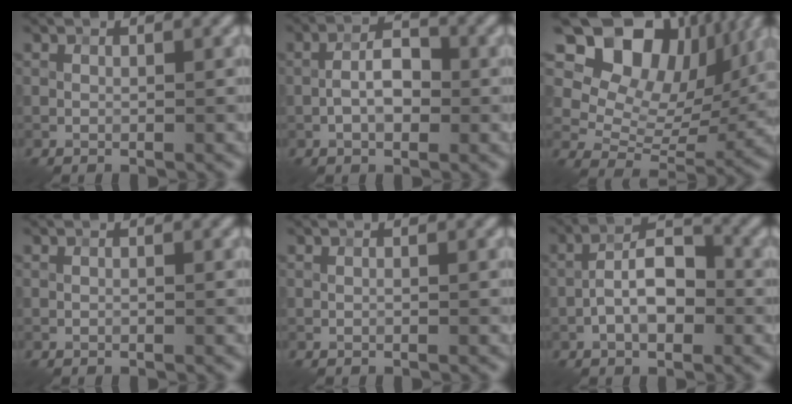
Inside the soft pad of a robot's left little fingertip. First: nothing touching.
{"total": 3.6, "force": [-0.8, 1.8, 3.0], "torque": [-0.051, 0.007, -0.019]}
{"total": 12.5, "force": [6.2, 8.3, 7.0], "torque": [-0.127, 0.014, 0.105]}
{"total": 0.0}
{"total": 0.0}
{"total": 5.4, "force": [-1.4, 2.5, 4.5], "torque": [-0.075, 0.012, -0.032]}